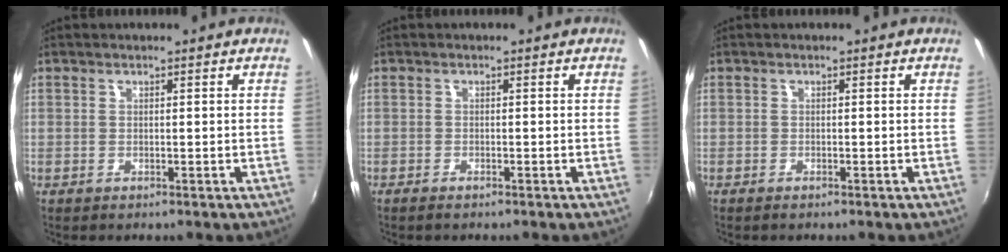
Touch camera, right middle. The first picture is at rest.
{"total": 1.5, "force": [-1.2, 0.4, 0.7], "torque": [-0.018, -0.004, -0.025]}
{"total": 0.9, "force": [-0.8, 0.2, 0.4], "torque": [-0.009, -0.004, -0.016]}